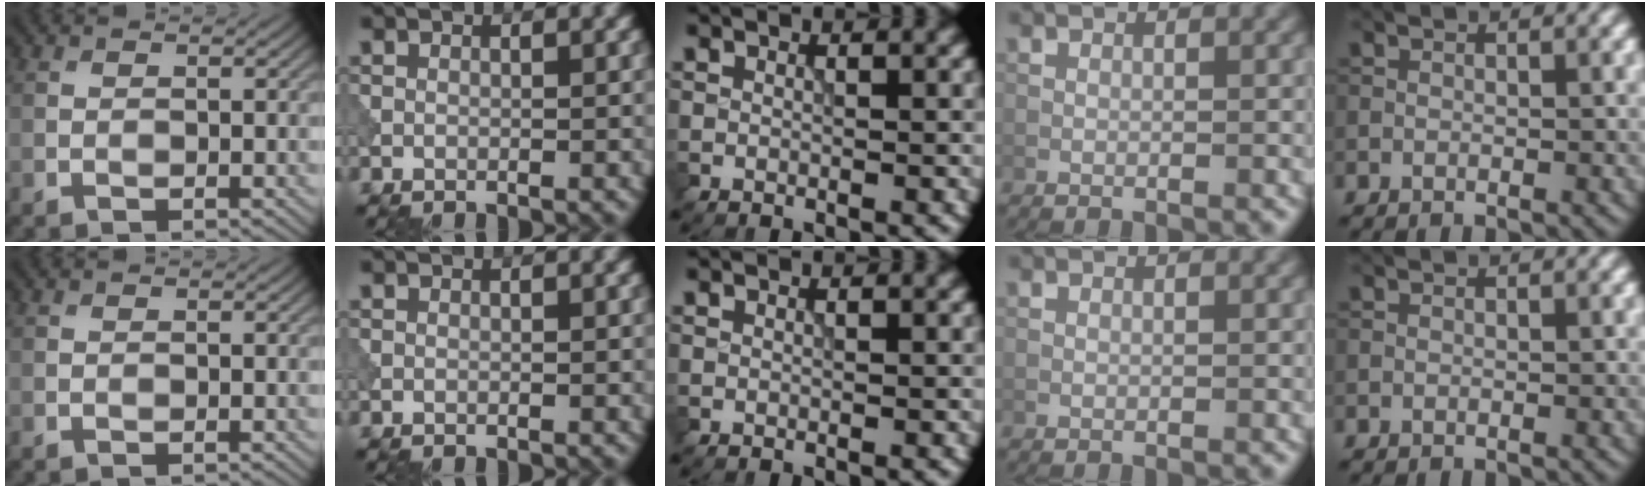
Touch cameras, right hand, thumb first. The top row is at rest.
{}